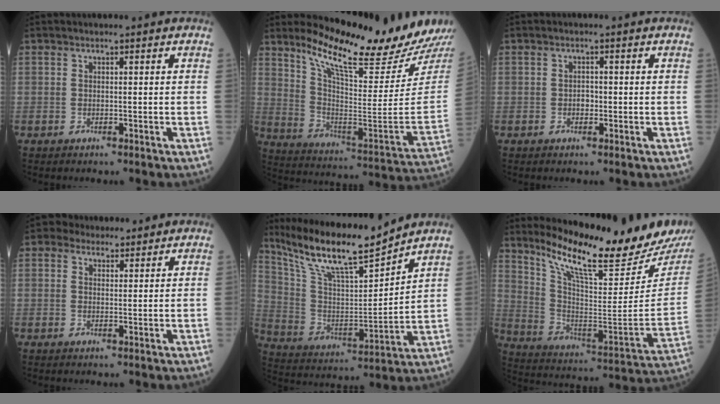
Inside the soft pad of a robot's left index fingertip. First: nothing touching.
{"total": 18.8, "force": [16.8, -0.8, 8.5], "torque": [-0.147, -0.093, 0.257]}
{"total": 1.2, "force": [-0.3, 0.9, 0.8], "torque": [-0.013, 0.003, -0.006]}
{"total": 3.7, "force": [2.9, 2.1, 0.7], "torque": [-0.009, 0.017, 0.045]}
{"total": 16.1, "force": [13.8, 1.1, 8.1], "torque": [-0.163, 0.003, 0.260]}
{"total": 21.2, "force": [18.3, 0.3, 10.6], "torque": [-0.179, -0.087, 0.281]}